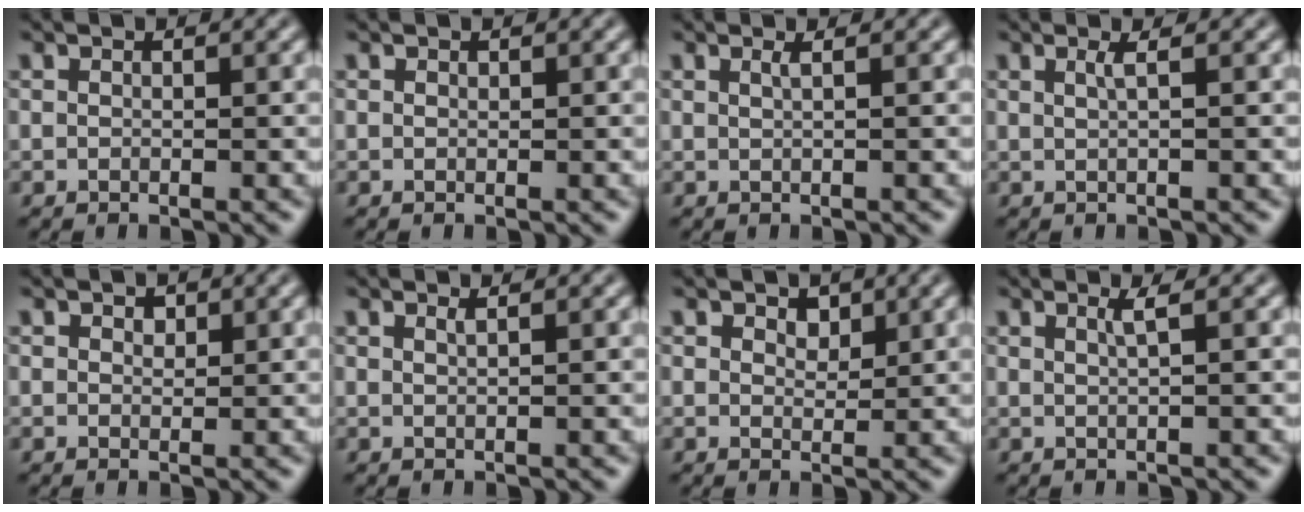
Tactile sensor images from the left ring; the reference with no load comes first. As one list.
[{"total": 0.0}, {"total": 0.9, "force": [0.4, 0.3, 0.8], "torque": [-0.009, 0.002, 0.003]}, {"total": 1.2, "force": [0.4, 0.3, 1.1], "torque": [-0.015, 0.003, 0.004]}, {"total": 0.9, "force": [0.6, 0.6, 0.3], "torque": [-0.004, -0.002, 0.008]}, {"total": 0.7, "force": [0.5, 0.2, 0.5], "torque": [-0.002, 0.000, 0.007]}, {"total": 1.3, "force": [0.9, 0.8, 0.6], "torque": [-0.010, 0.000, 0.014]}, {"total": 1.4, "force": [0.6, 0.3, 1.2], "torque": [-0.015, 0.002, 0.007]}]